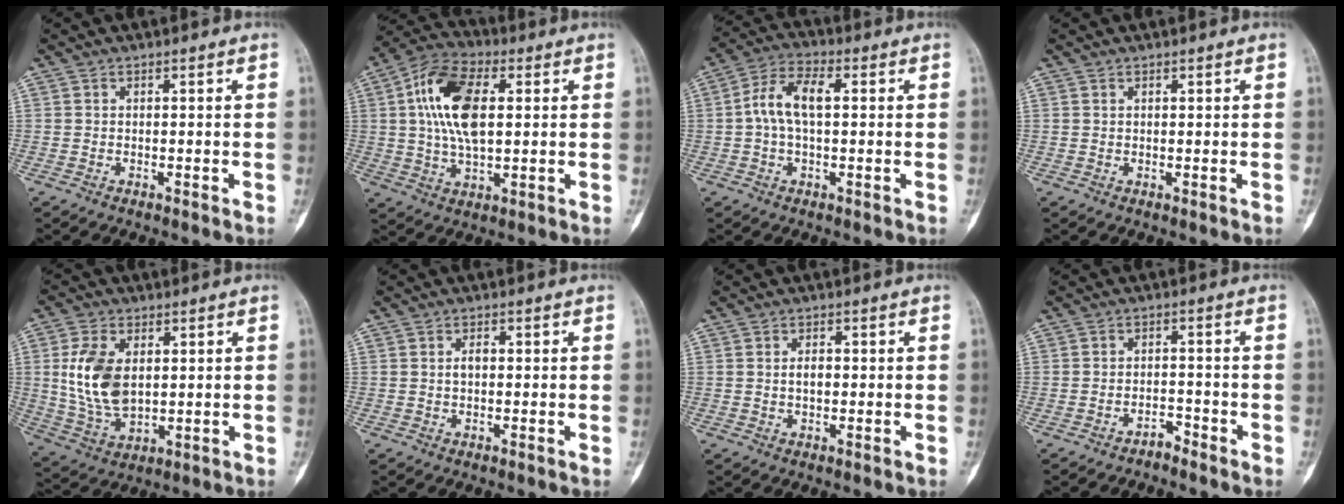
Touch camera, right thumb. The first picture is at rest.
{"total": 14.3, "force": [2.5, 7.5, 11.9], "torque": [-0.221, 0.013, 0.042]}
{"total": 8.1, "force": [0.7, 4.1, 6.9], "torque": [-0.135, 0.028, 0.009]}
{"total": 0.0}
{"total": 12.2, "force": [2.0, 7.5, 9.4], "torque": [-0.175, -0.008, 0.048]}
{"total": 1.7, "force": [0.2, 1.1, 1.3], "torque": [-0.017, 0.009, 0.002]}
{"total": 2.4, "force": [0.1, 1.5, 1.8], "torque": [-0.024, 0.007, 0.001]}
{"total": 2.2, "force": [-2.0, 0.8, 0.2], "torque": [0.002, 0.018, -0.034]}